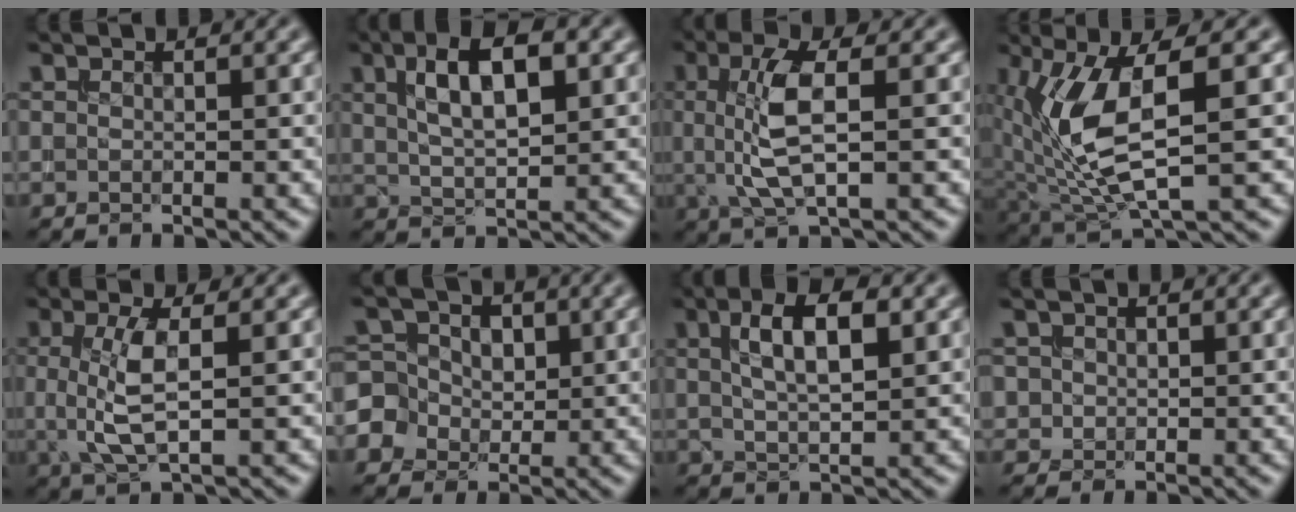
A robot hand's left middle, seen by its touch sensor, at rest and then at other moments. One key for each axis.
{"total": 6.4, "fx": 2.2, "fy": 2.4, "fz": 5.5, "tx": -0.096, "ty": 0.011, "tz": 0.036}
{"total": 5.3, "fx": 0.3, "fy": 1.6, "fz": 5.0, "tx": -0.107, "ty": 0.005, "tz": 0.007}
{"total": 7.7, "fx": 1.0, "fy": 2.5, "fz": 7.2, "tx": -0.163, "ty": -0.006, "tz": 0.027}
{"total": 4.3, "fx": 0.2, "fy": 1.2, "fz": 4.2, "tx": -0.092, "ty": 0.002, "tz": 0.005}
{"total": 6.0, "fx": 0.3, "fy": 5.5, "fz": 2.2, "tx": -0.037, "ty": 0.043, "tz": -0.011}
{"total": 5.5, "fx": 1.7, "fy": 1.9, "fz": 4.9, "tx": -0.087, "ty": 0.009, "tz": 0.028}
{"total": 1.2, "fx": 0.1, "fy": 1.1, "fz": 0.2, "tx": -0.002, "ty": -0.002, "tz": 0.009}